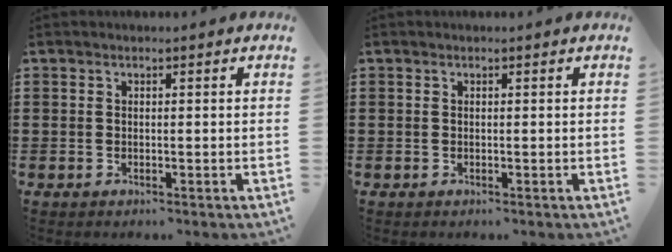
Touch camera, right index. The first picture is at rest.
{"total": 0.0}